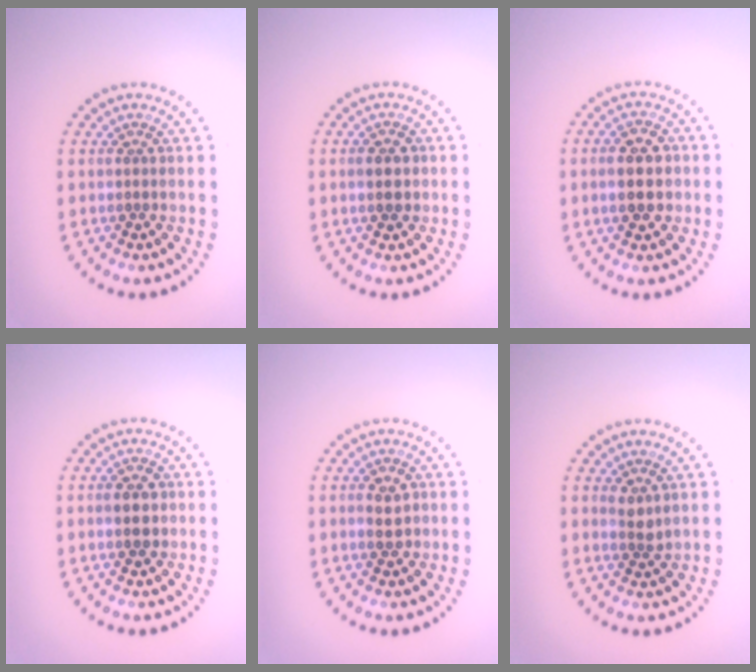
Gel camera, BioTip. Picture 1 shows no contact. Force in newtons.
{"total": 1.8, "press": 1.8, "slide": 0.0}
{"total": 4.2, "press": 4.2, "slide": 0.1}
{"total": 3.0, "press": 3.0, "slide": 0.0}
{"total": 2.0, "press": 2.0, "slide": 0.1}
{"total": 1.5, "press": 1.2, "slide": 0.9}